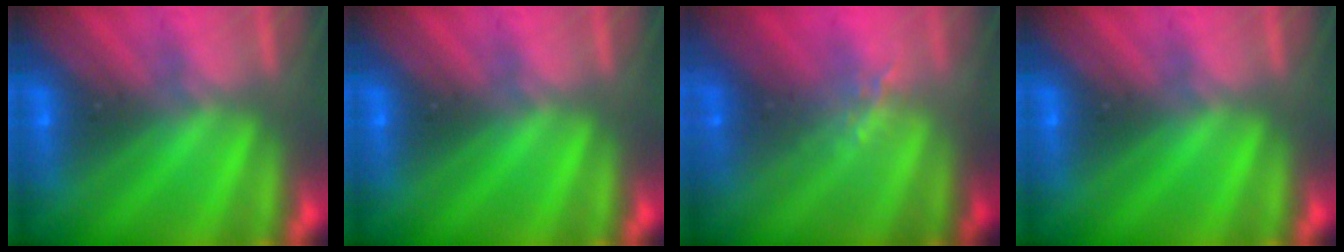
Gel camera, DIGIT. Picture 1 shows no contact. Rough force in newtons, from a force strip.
{"total": 0.0}
{"total": 1.3}
{"total": 0.0}